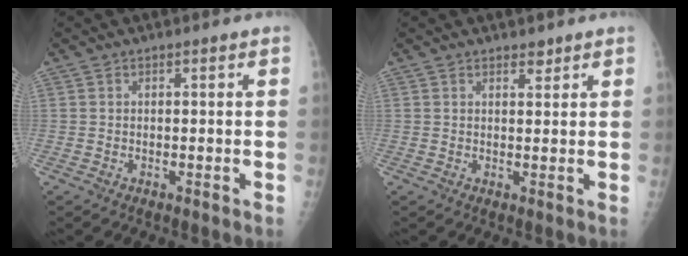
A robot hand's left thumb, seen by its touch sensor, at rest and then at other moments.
{"total": 1.7, "force": [1.4, 0.8, 0.6], "torque": [0.002, -0.009, 0.019]}